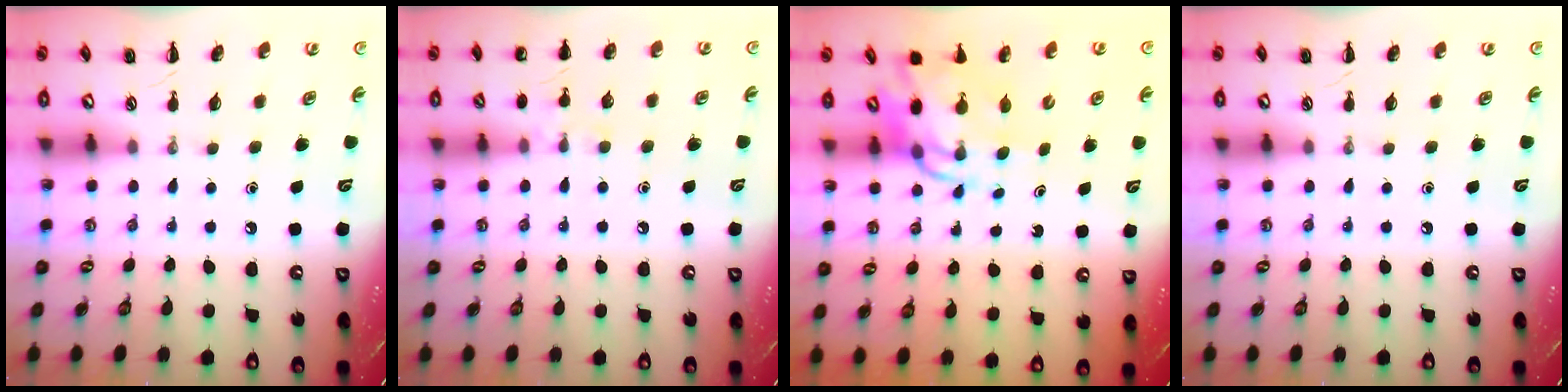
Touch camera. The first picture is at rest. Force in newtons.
{"total": 7.0, "press": 6.7, "slide": 2.1}
{"total": 11.2, "press": 10.6, "slide": 3.6}
{"total": 0.0}